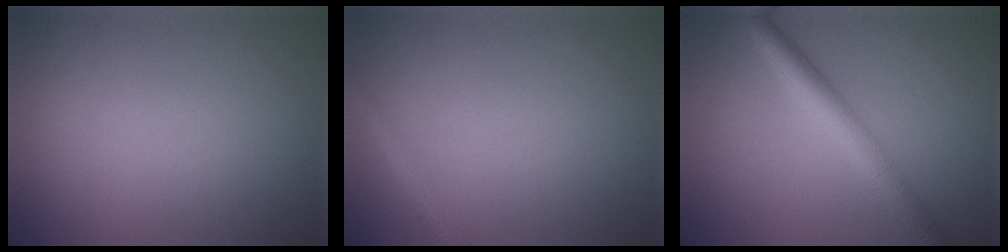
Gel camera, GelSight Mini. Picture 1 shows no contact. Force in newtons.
{"total": 2.1, "press": 2.1, "slide": 0.1}
{"total": 4.9, "press": 4.9, "slide": 0.1}